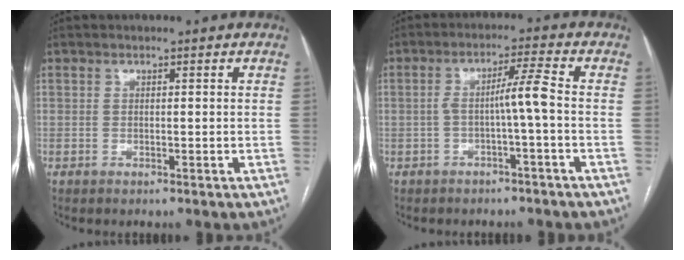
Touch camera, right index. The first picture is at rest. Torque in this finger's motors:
{"motor_torque": [0.67, -0.02, 0.37, 0.10]}